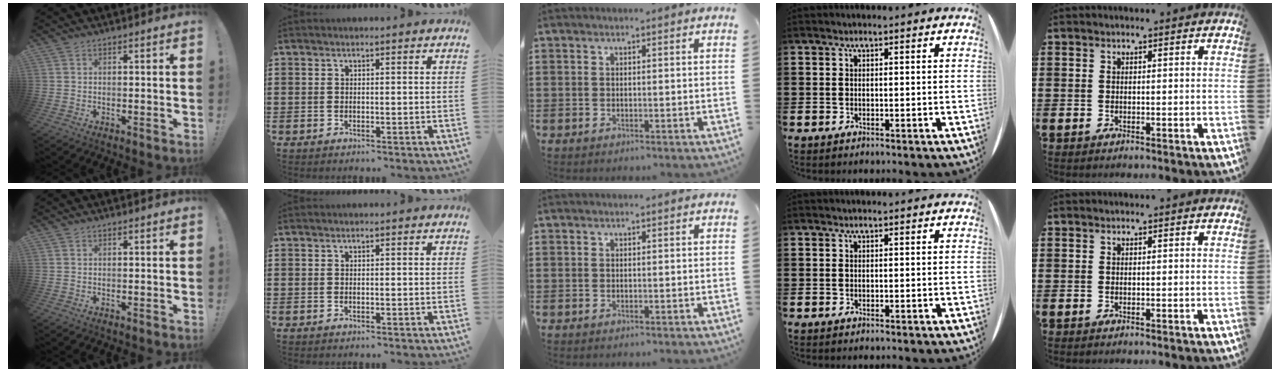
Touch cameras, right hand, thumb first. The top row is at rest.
{}